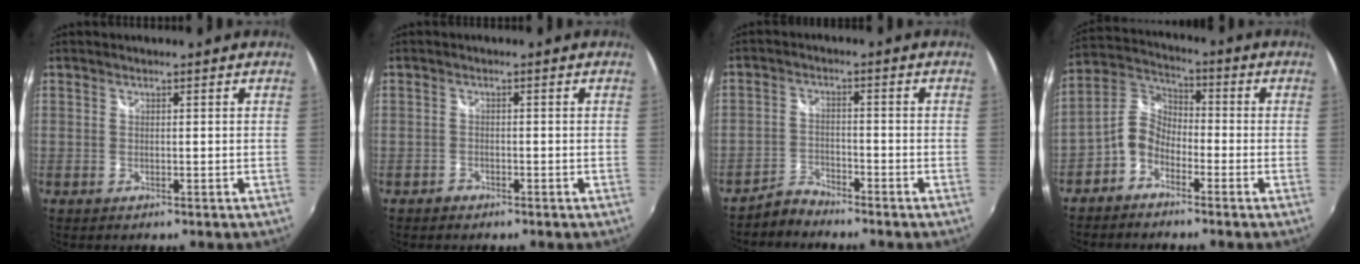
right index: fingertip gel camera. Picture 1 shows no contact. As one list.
[{"total": 1.5, "force": [-1.2, 0.9, 0.2], "torque": [-0.005, 0.001, -0.021]}, {"total": 3.8, "force": [-3.7, 0.9, 0.0], "torque": [-0.006, 0.006, -0.072]}, {"total": 6.6, "force": [-3.8, 4.5, 3.0], "torque": [-0.070, 0.021, -0.087]}]